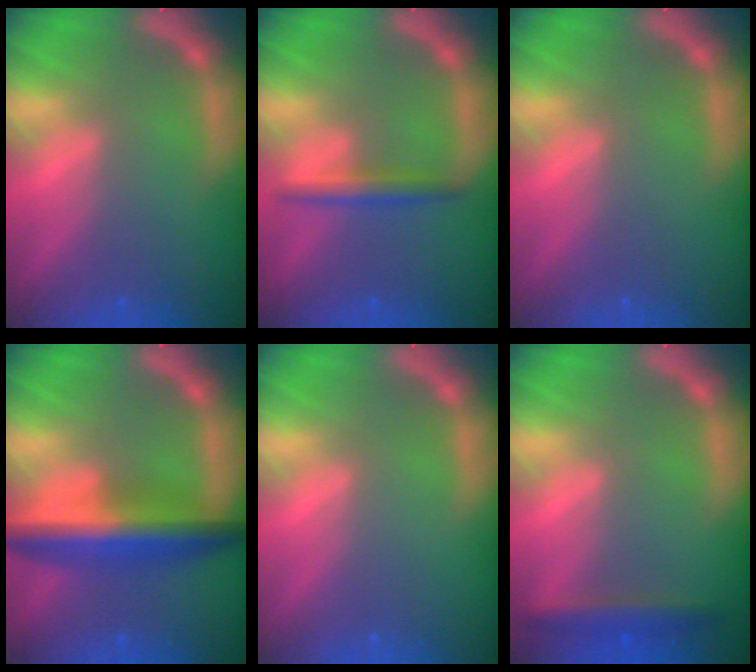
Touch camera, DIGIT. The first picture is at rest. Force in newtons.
{"total": 2.4}
{"total": 0.0}
{"total": 7.5}
{"total": 0.0}
{"total": 3.0}